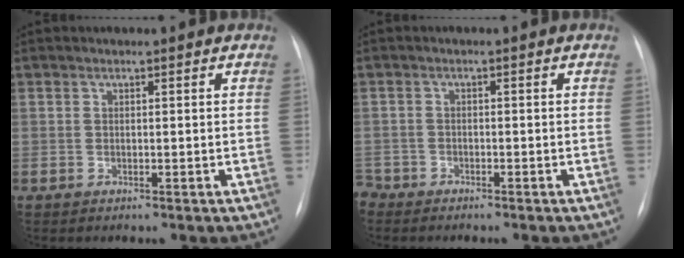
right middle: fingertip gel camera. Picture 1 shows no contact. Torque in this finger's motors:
{"motor_torque": [0.56, -0.53, 0.08, 0.00]}